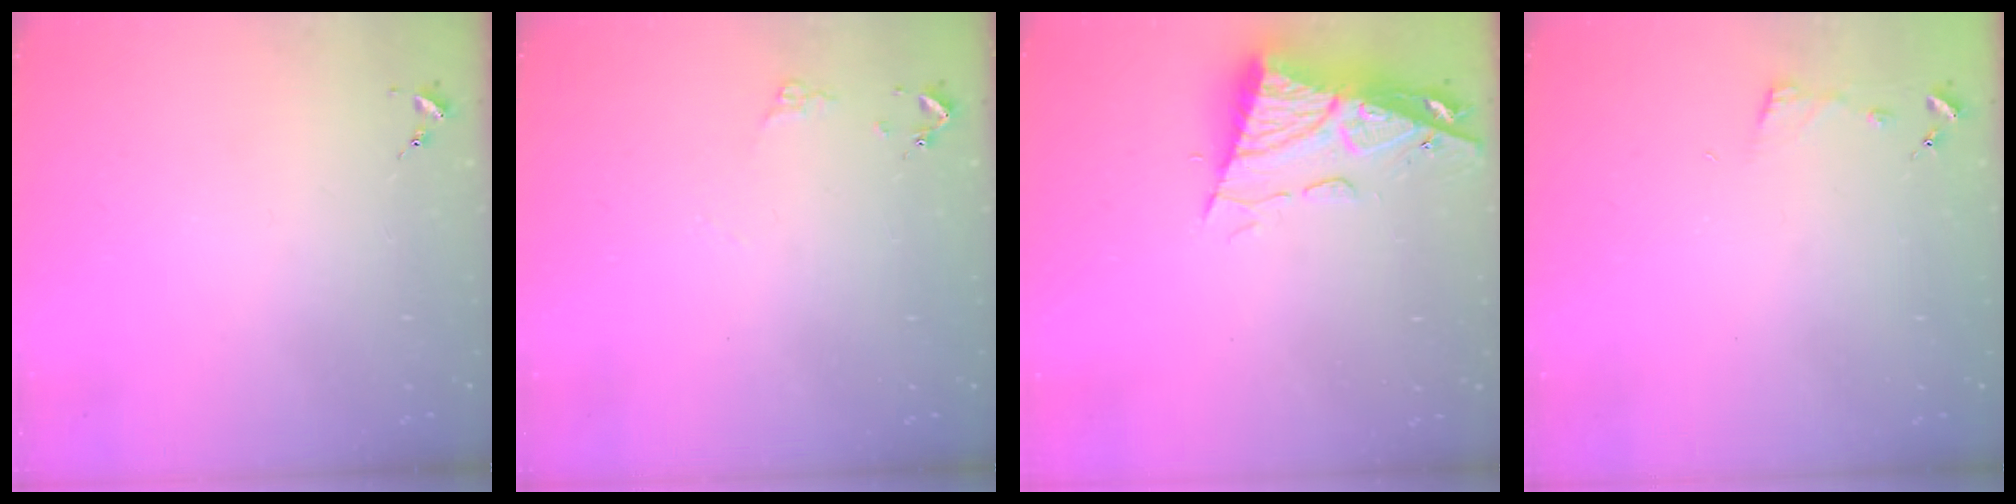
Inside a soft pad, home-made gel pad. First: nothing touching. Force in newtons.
{"total": 4.4, "press": 4.4, "slide": 0.5}
{"total": 10.3, "press": 10.3, "slide": 1.1}
{"total": 2.9, "press": 2.9, "slide": 0.3}